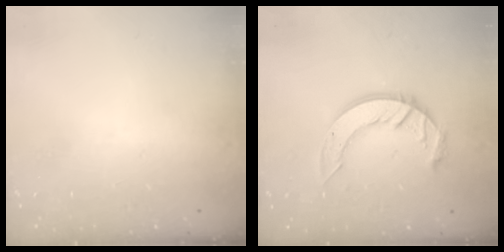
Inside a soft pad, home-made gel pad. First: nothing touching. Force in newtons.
{"total": 11.1, "press": 11.1, "slide": 1.0}